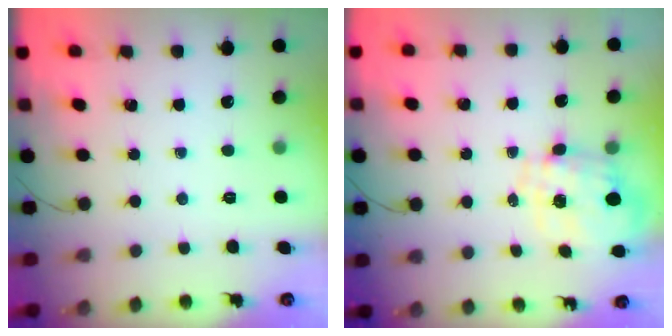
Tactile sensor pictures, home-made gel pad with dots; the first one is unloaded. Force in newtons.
{"total": 1.7, "press": 1.6, "slide": 0.3}